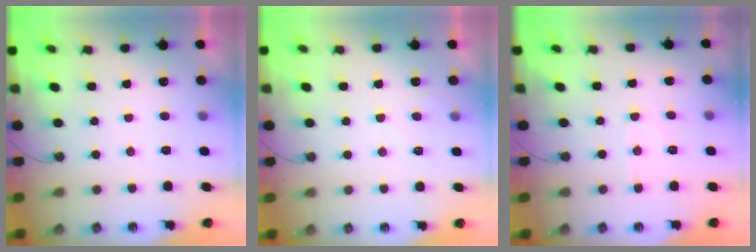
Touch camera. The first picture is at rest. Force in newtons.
{"total": 3.8, "press": 3.7, "slide": 0.4}
{"total": 2.5, "press": 2.5, "slide": 0.4}